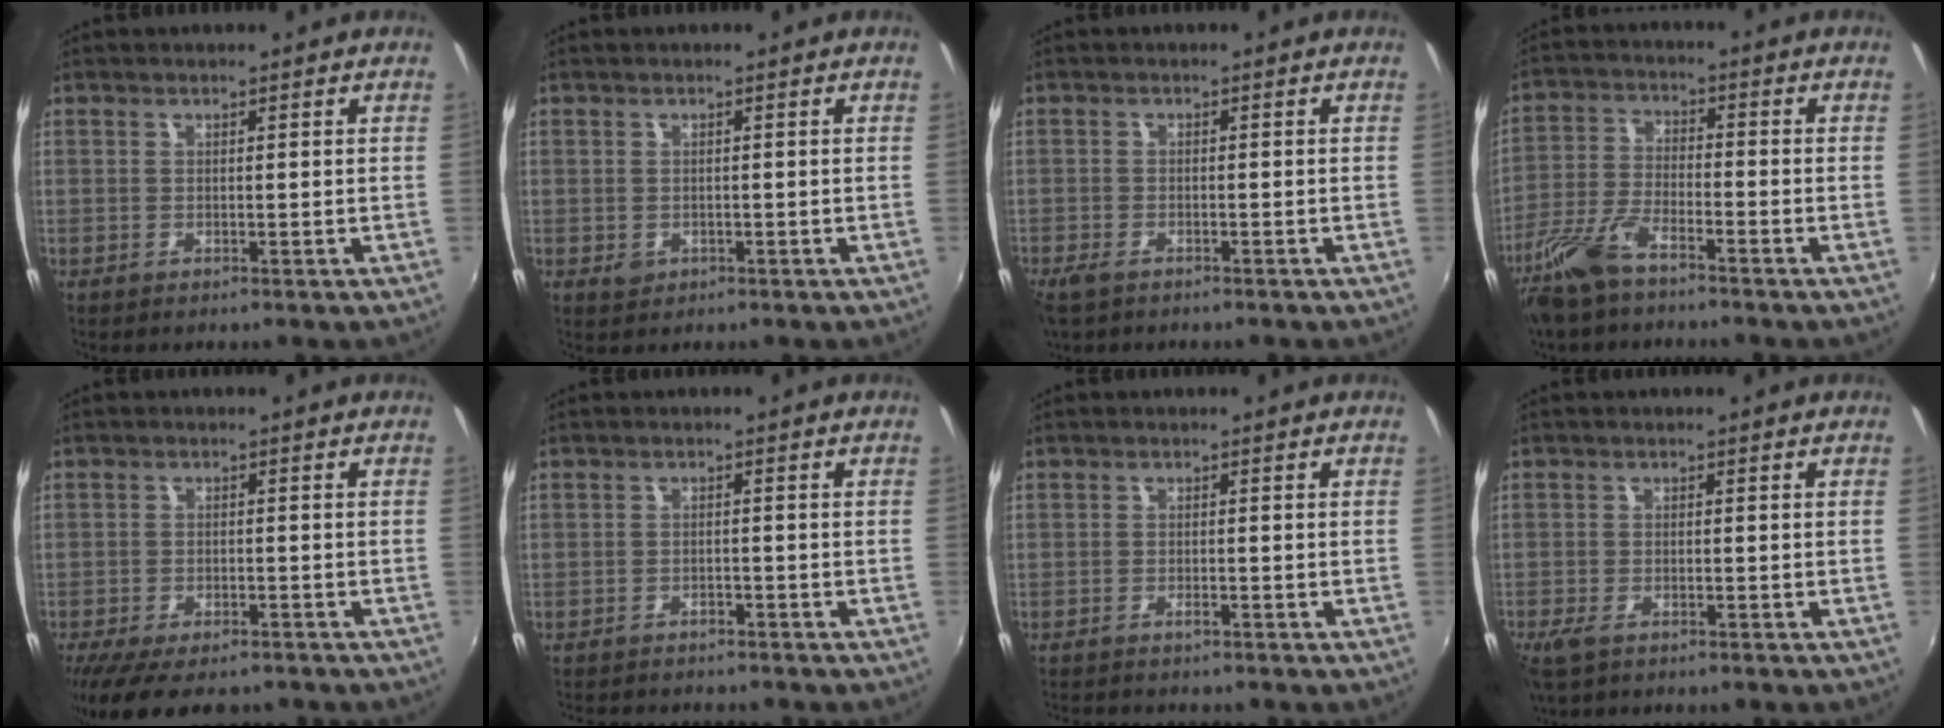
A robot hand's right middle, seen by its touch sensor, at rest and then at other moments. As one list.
[{"total": 1.7, "force": [-0.6, 1.4, 0.7], "torque": [-0.011, -0.001, -0.007]}, {"total": 3.6, "force": [-2.6, 1.5, 1.9], "torque": [-0.048, -0.011, -0.049]}, {"total": 9.1, "force": [-6.5, 2.7, 5.7], "torque": [-0.128, -0.006, -0.132]}, {"total": 10.8, "force": [-8.3, 3.9, 5.6], "torque": [-0.126, -0.031, -0.137]}, {"total": 6.3, "force": [-5.8, 1.8, 1.9], "torque": [-0.054, -0.011, -0.083]}, {"total": 3.1, "force": [-2.8, 0.6, 1.2], "torque": [-0.036, -0.008, -0.046]}, {"total": 4.5, "force": [-3.2, 1.8, 2.6], "torque": [-0.065, -0.015, -0.059]}]